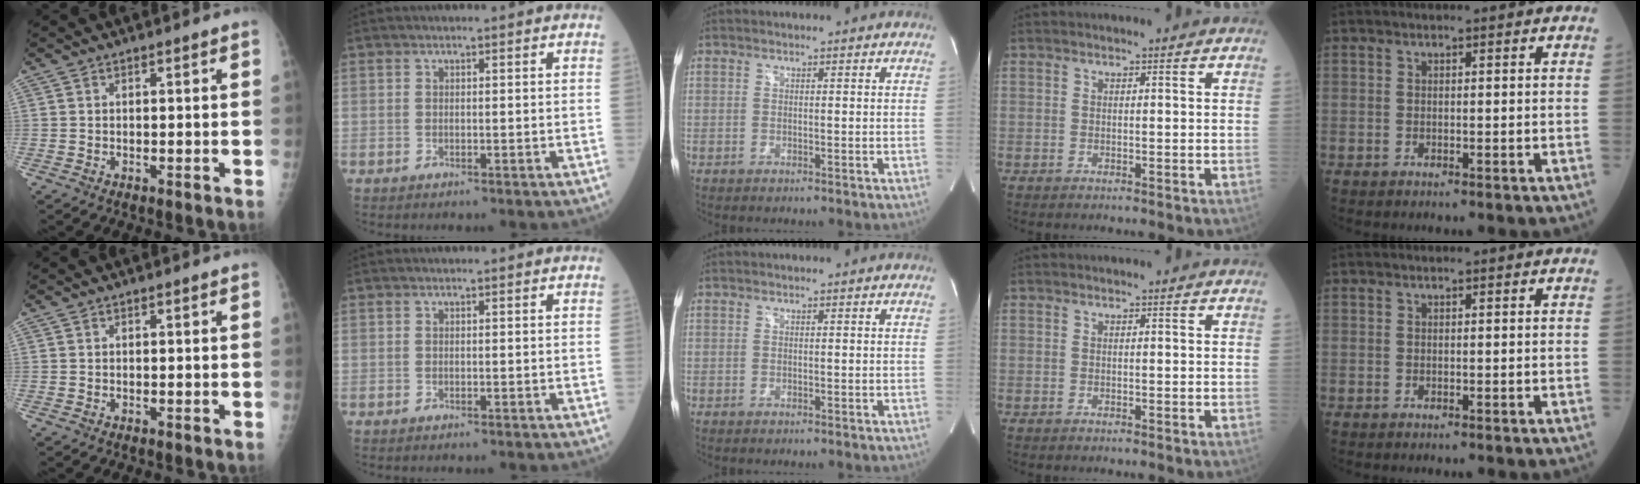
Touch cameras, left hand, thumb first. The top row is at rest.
{}